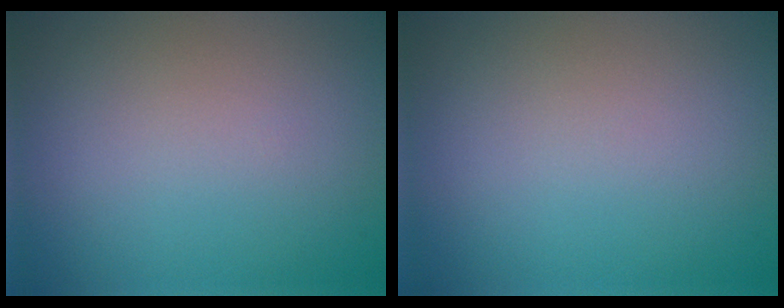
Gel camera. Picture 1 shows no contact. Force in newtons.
{"total": 0.0}